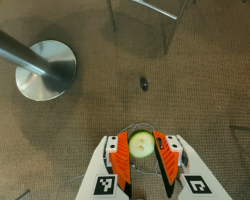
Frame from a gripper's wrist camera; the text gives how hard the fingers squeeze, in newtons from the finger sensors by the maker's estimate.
{"total": 9.4, "left": 9.2, "right": 9.6}